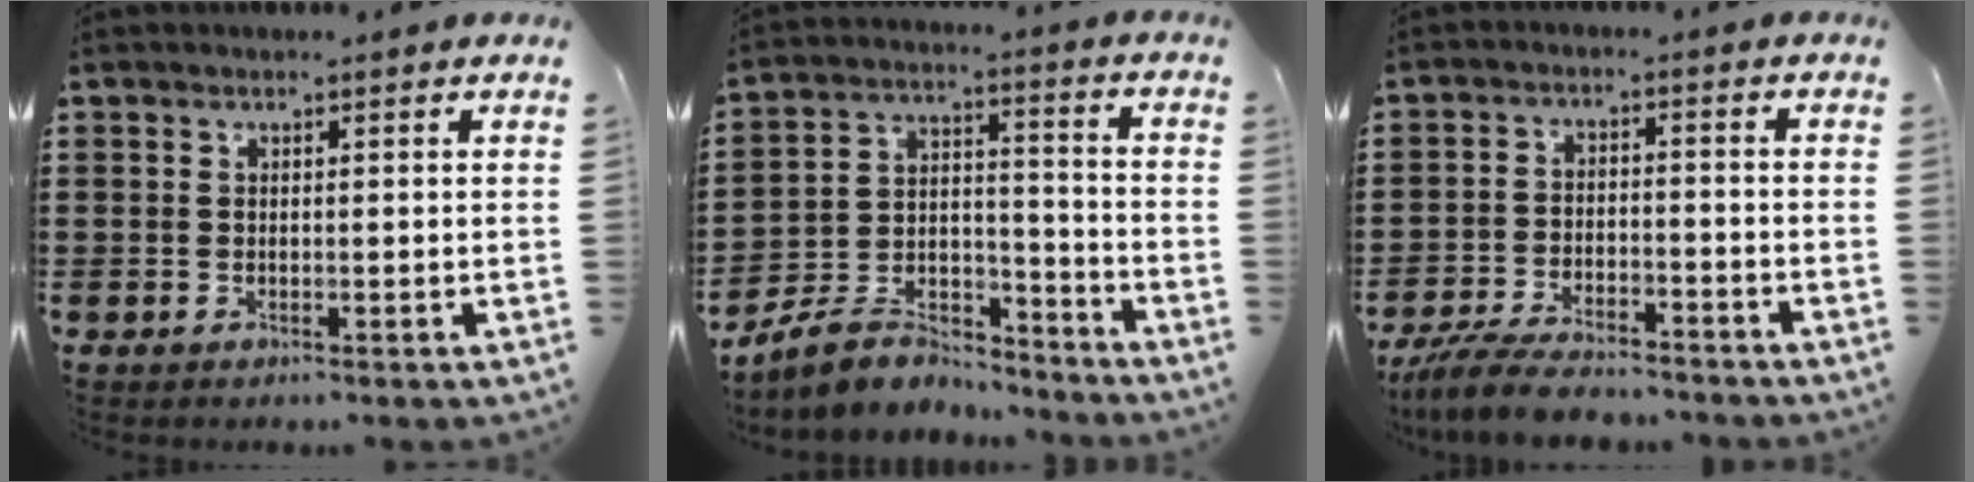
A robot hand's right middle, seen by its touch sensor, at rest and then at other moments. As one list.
[{"total": 6.8, "force": [-6.2, 2.4, 1.5], "torque": [-0.042, 0.010, -0.125]}, {"total": 6.2, "force": [-5.8, 0.9, 2.2], "torque": [-0.053, 0.000, -0.114]}]